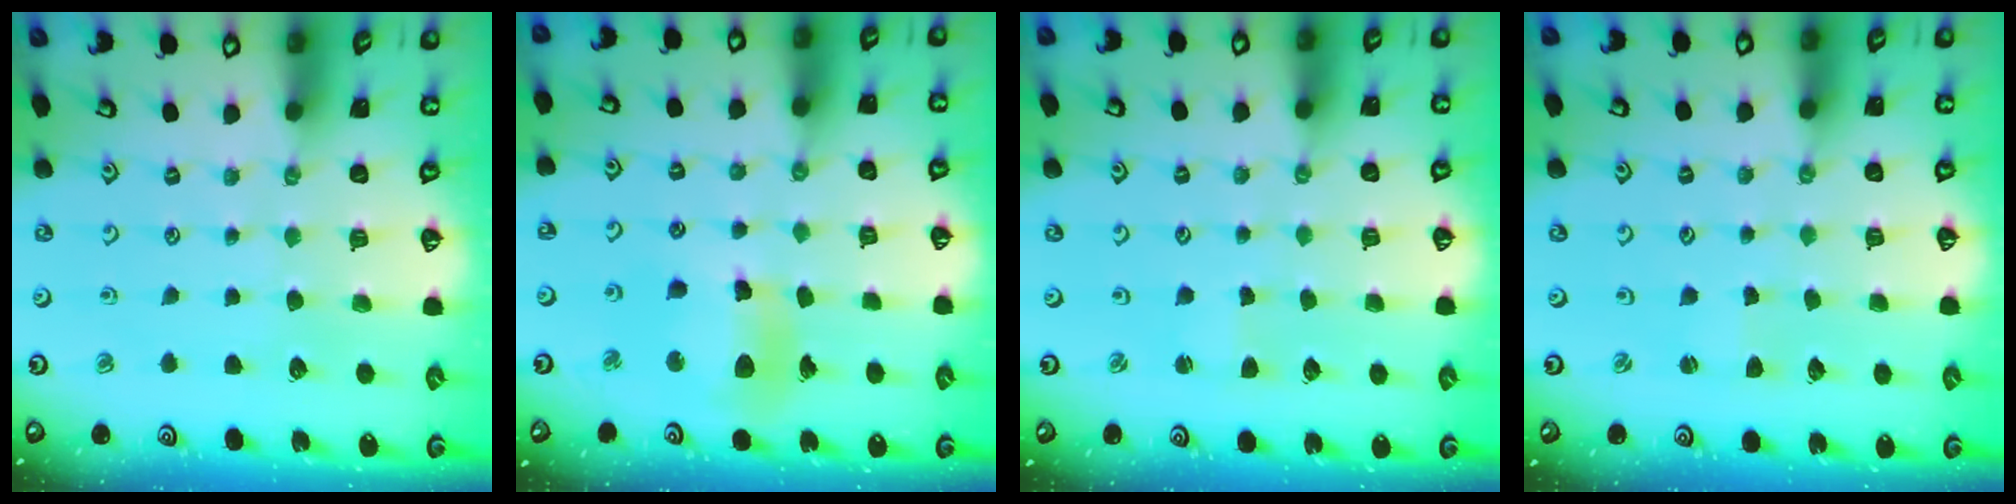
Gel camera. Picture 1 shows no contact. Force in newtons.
{"total": 11.9, "press": 11.7, "slide": 1.8}
{"total": 1.6, "press": 1.6, "slide": 0.3}
{"total": 1.1, "press": 1.1, "slide": 0.2}